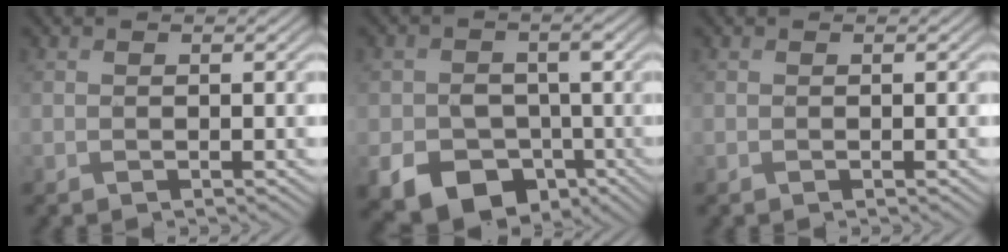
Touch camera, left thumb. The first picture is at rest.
{"total": 9.6, "force": [-3.9, 7.4, 4.6], "torque": [-0.078, -0.034, -0.071]}
{"total": 0.0}